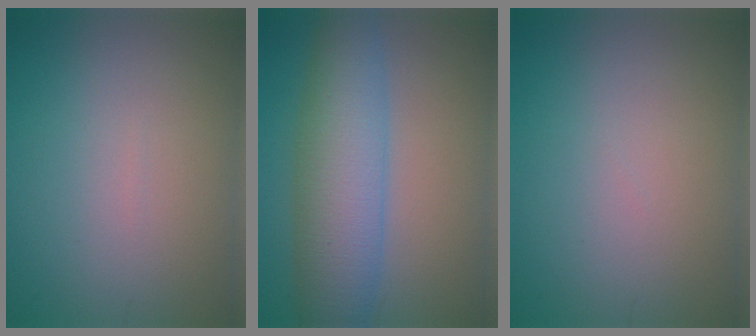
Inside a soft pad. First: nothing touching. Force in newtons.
{"total": 8.0, "press": 8.0, "slide": 0.1}
{"total": 0.0}